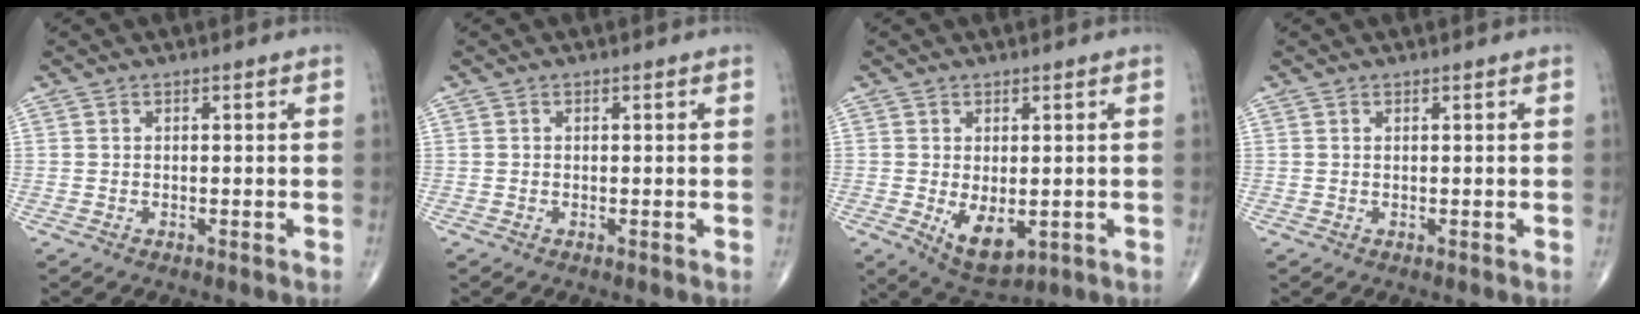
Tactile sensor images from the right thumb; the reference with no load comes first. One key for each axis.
{"total": 0.0}
{"total": 7.0, "fx": -1.2, "fy": 3.8, "fz": 5.8, "tx": -0.081, "ty": -0.014, "tz": -0.004}
{"total": 0.0}